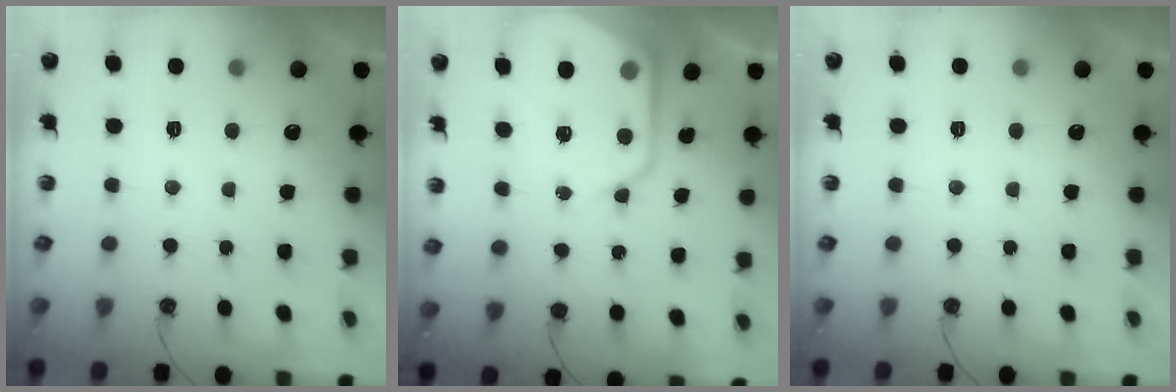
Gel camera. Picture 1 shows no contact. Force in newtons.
{"total": 13.3, "press": 13.2, "slide": 1.5}
{"total": 0.0}